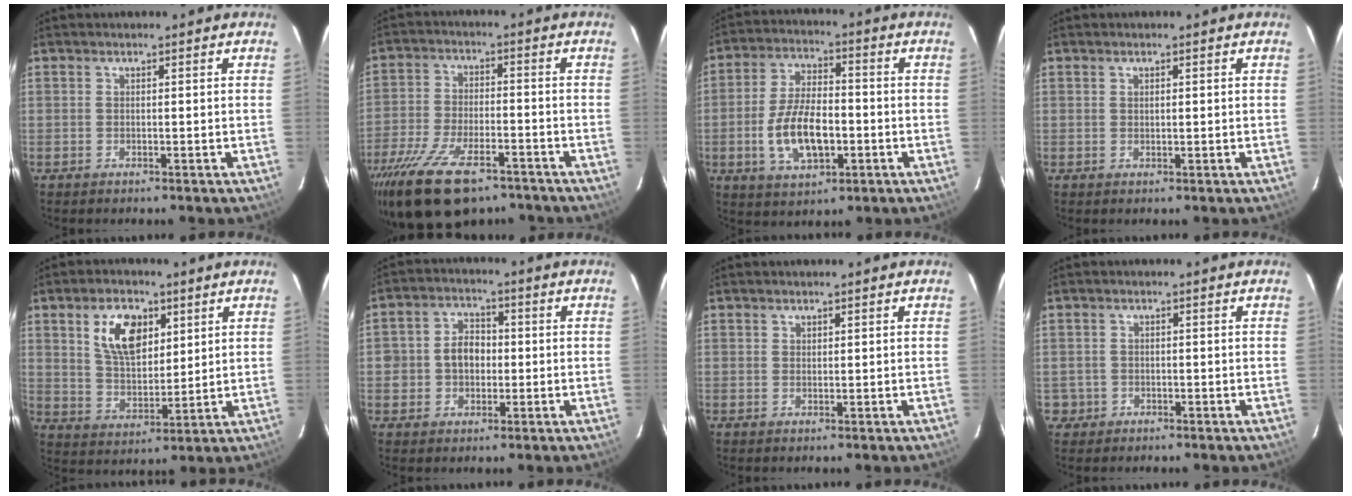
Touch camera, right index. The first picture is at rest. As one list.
[{"total": 18.3, "force": [-12.7, 7.5, 11.0], "torque": [-0.237, -0.042, -0.216]}, {"total": 12.0, "force": [-3.0, 5.9, 10.0], "torque": [-0.202, 0.001, -0.046]}, {"total": 0.8, "force": [0.4, 0.5, 0.6], "torque": [-0.009, 0.003, 0.008]}, {"total": 10.6, "force": [4.6, 6.0, 7.4], "torque": [-0.133, 0.012, 0.092]}, {"total": 6.3, "force": [-0.5, 5.4, 3.3], "torque": [-0.067, 0.019, -0.002]}, {"total": 0.7, "force": [0.5, 0.4, 0.1], "torque": [0.000, 0.002, 0.010]}, {"total": 2.5, "force": [-0.6, 2.5, 0.0], "torque": [0.001, 0.012, -0.006]}]